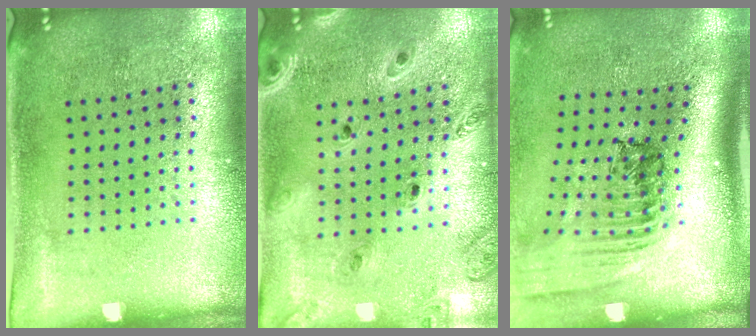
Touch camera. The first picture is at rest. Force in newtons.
{"total": 1.3, "press": 1.3, "slide": 0.1}
{"total": 2.6, "press": 1.8, "slide": 1.8}